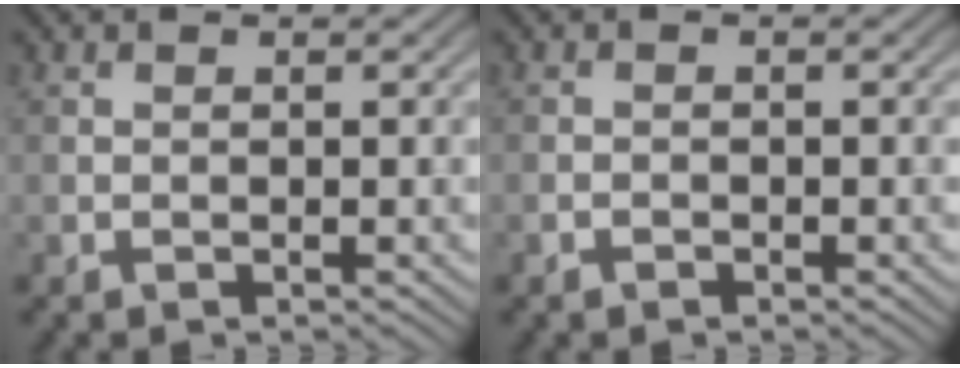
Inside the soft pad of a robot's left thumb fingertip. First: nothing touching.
{"total": 0.8, "force": [-0.6, 0.4, 0.3], "torque": [-0.002, -0.001, -0.011]}